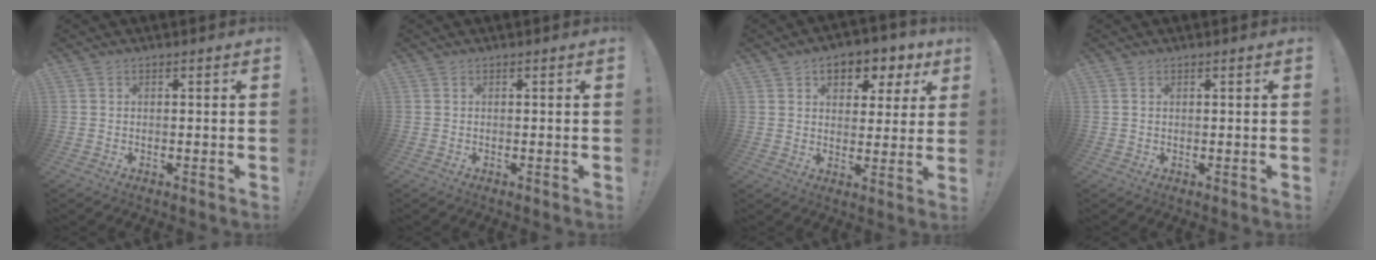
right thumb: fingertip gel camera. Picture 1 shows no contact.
{"total": 0.0}
{"total": 8.1, "force": [4.2, 5.5, 4.2], "torque": [-0.053, -0.022, 0.077]}
{"total": 0.8, "force": [0.5, 0.5, 0.4], "torque": [-0.007, 0.000, 0.010]}